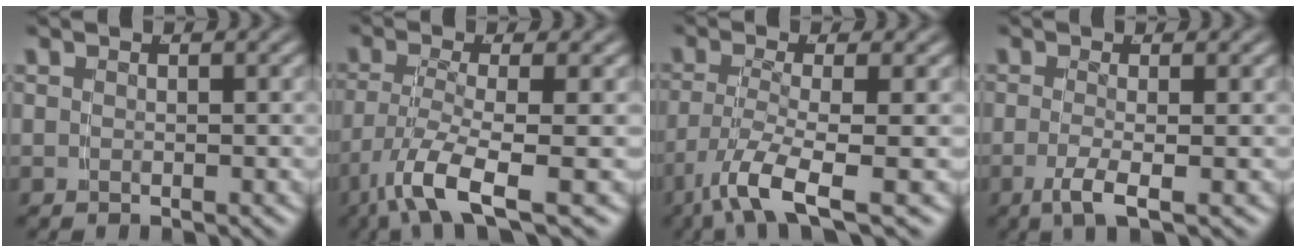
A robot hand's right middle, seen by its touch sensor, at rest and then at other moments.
{"total": 5.9, "force": [-3.3, 1.4, 4.6], "torque": [-0.098, -0.032, -0.040]}
{"total": 5.7, "force": [-3.4, 1.3, 4.4], "torque": [-0.093, -0.033, -0.041]}
{"total": 2.7, "force": [-1.2, 0.2, 2.4], "torque": [-0.061, -0.016, -0.016]}